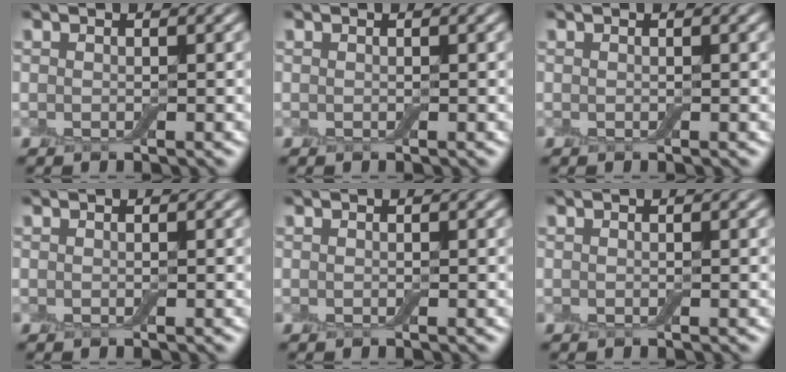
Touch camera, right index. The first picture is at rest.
{"total": 0.0}
{"total": 0.0}
{"total": 0.0}
{"total": 0.0}
{"total": 0.0}